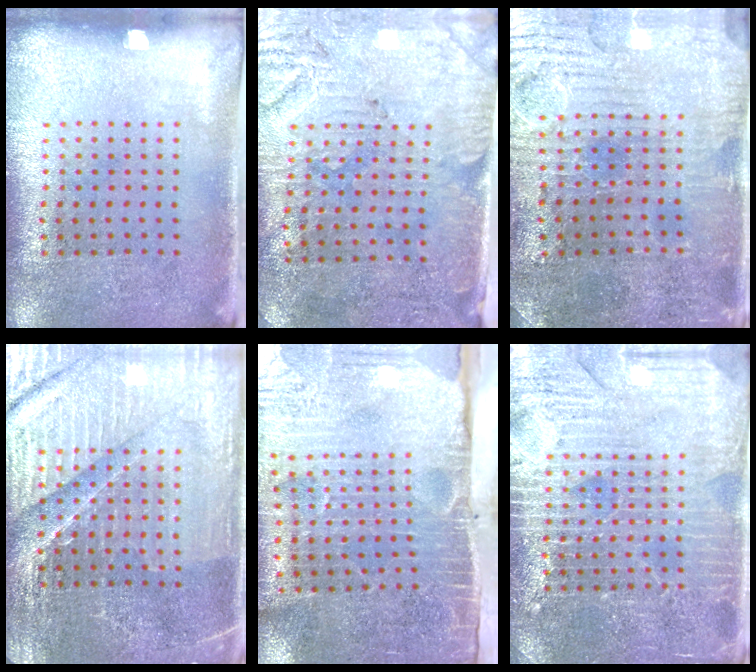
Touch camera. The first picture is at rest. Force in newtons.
{"total": 3.1, "press": 2.7, "slide": 1.6}
{"total": 2.2, "press": 2.2, "slide": 0.5}
{"total": 4.8, "press": 4.6, "slide": 1.5}
{"total": 4.5, "press": 3.9, "slide": 2.4}
{"total": 4.0, "press": 4.0, "slide": 0.6}